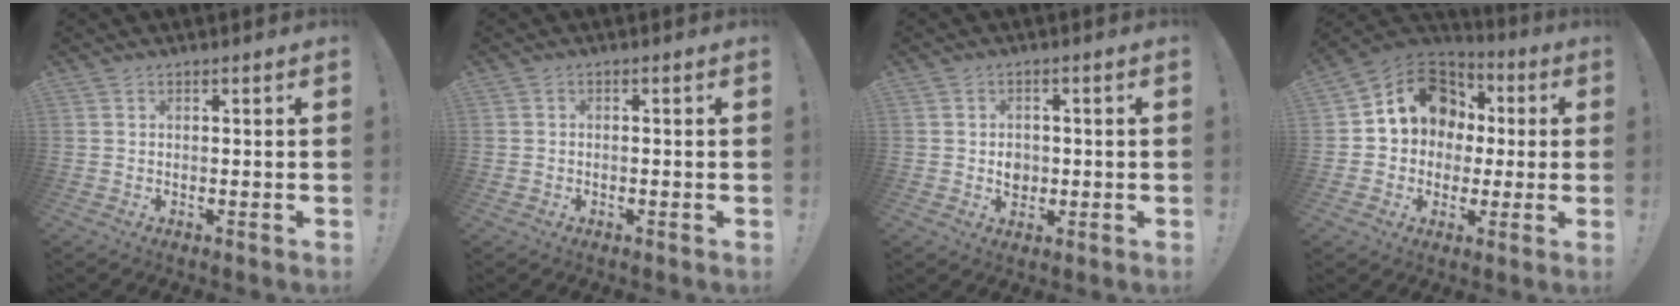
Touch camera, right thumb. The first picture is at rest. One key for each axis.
{"total": 0.9, "fx": -0.6, "fy": 0.6, "fz": 0.3, "tx": -0.005, "ty": 0.003, "tz": -0.011}
{"total": 3.7, "fx": -0.5, "fy": 3.3, "fz": 1.7, "tx": -0.008, "ty": -0.002, "tz": -0.010}
{"total": 14.7, "fx": 4.0, "fy": 12.3, "fz": 6.9, "tx": -0.096, "ty": -0.008, "tz": 0.086}